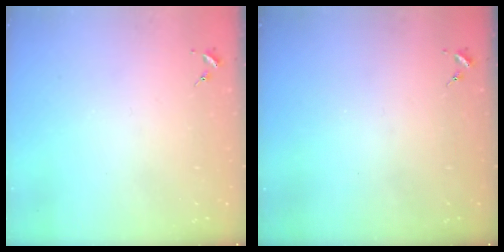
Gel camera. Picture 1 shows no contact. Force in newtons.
{"total": 0.0}